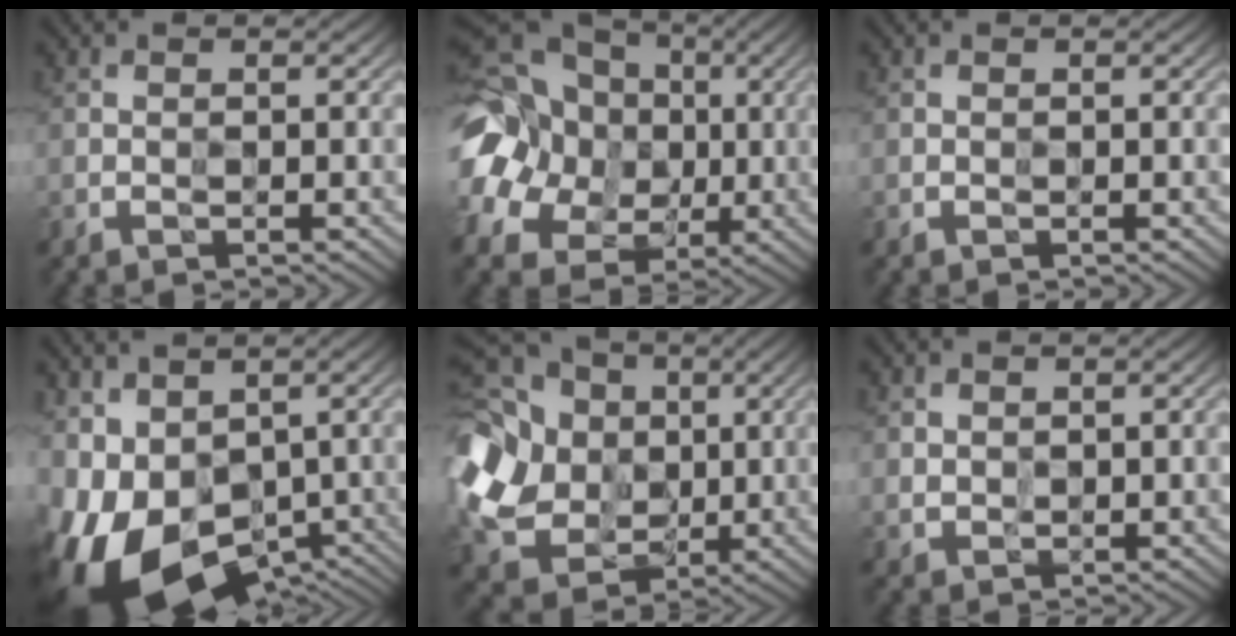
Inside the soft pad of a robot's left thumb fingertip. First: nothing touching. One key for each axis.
{"total": 20.2, "fx": 3.7, "fy": 17.5, "fz": 9.3, "tx": -0.273, "ty": 0.034, "tz": 0.042}
{"total": 0.0}
{"total": 15.4, "fx": -4.7, "fy": 10.0, "fz": 10.7, "tx": -0.227, "ty": -0.026, "tz": -0.027}
{"total": 17.4, "fx": 2.1, "fy": 15.1, "fz": 8.5, "tx": -0.266, "ty": -0.001, "tz": 0.044}
{"total": 1.9, "fx": 1.3, "fy": 1.3, "fz": 0.7, "tx": -0.019, "ty": -0.002, "tz": 0.029}